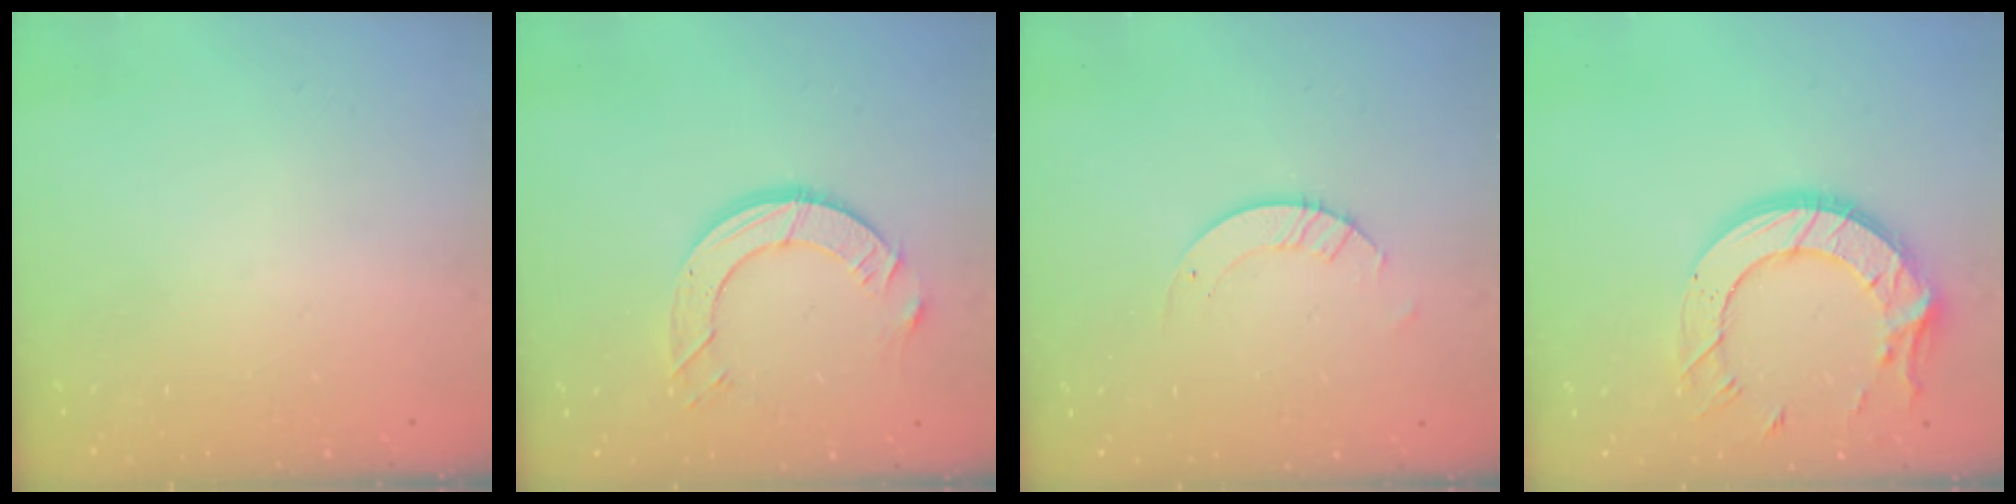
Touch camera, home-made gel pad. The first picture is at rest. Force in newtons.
{"total": 9.5, "press": 9.5, "slide": 1.0}
{"total": 3.2, "press": 3.2, "slide": 0.3}
{"total": 15.9, "press": 15.9, "slide": 1.0}